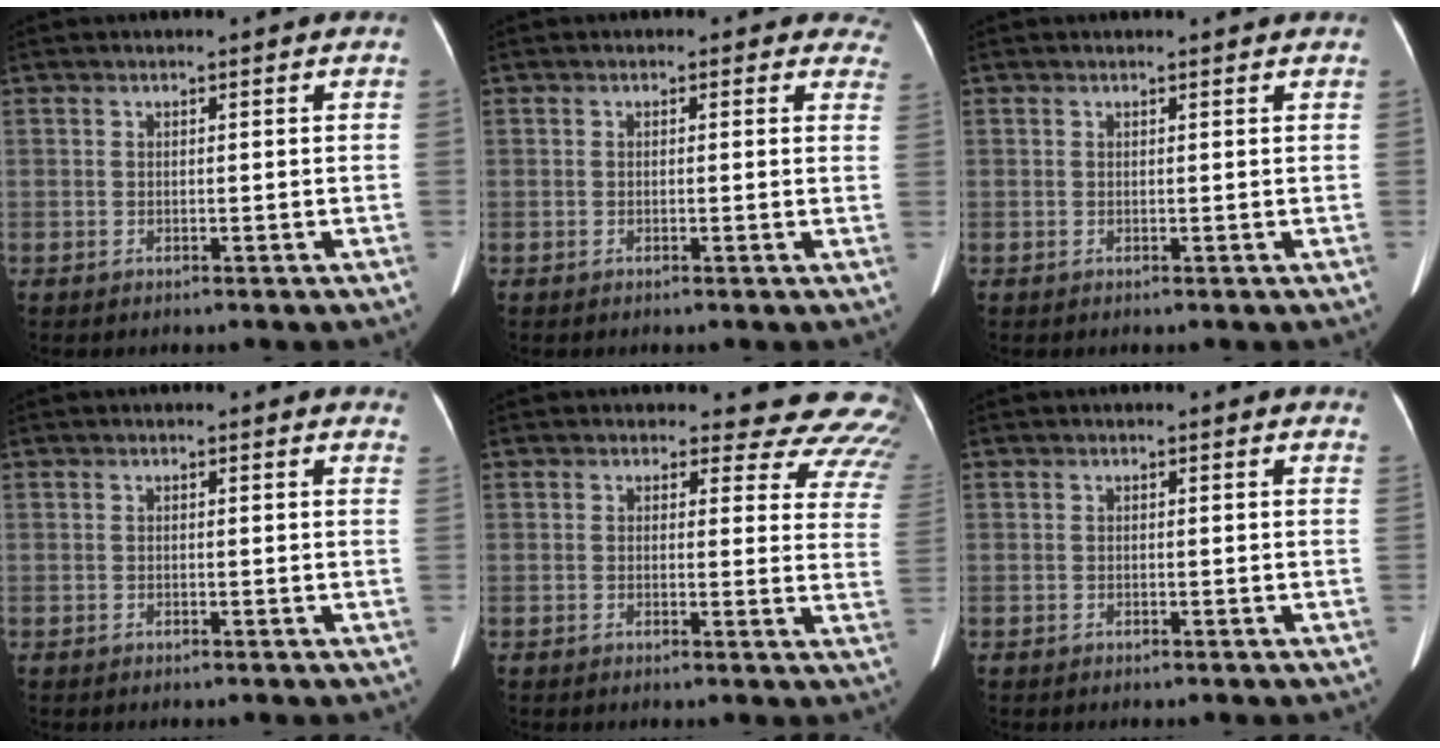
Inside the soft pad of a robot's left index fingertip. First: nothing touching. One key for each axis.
{"total": 4.2, "fx": 3.5, "fy": 2.3, "fz": 0.2, "tx": 0.033, "ty": -0.007, "tz": 0.003}
{"total": 2.3, "fx": 2.2, "fy": 0.2, "fz": 0.5, "tx": -0.014, "ty": 0.009, "tz": 0.021}
{"total": 3.6, "fx": 3.2, "fy": 1.4, "fz": 0.8, "tx": 0.005, "ty": -0.008, "tz": 0.010}
{"total": 14.6, "fx": 13.8, "fy": 4.5, "fz": 1.6, "tx": 0.027, "ty": -0.091, "tz": 0.105}
{"total": 2.5, "fx": 2.2, "fy": 1.1, "fz": 0.7, "tx": -0.001, "ty": -0.001, "tz": 0.004}